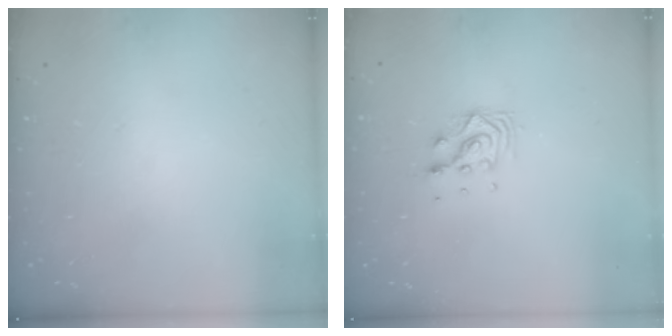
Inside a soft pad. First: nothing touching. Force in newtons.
{"total": 7.6, "press": 7.5, "slide": 0.5}